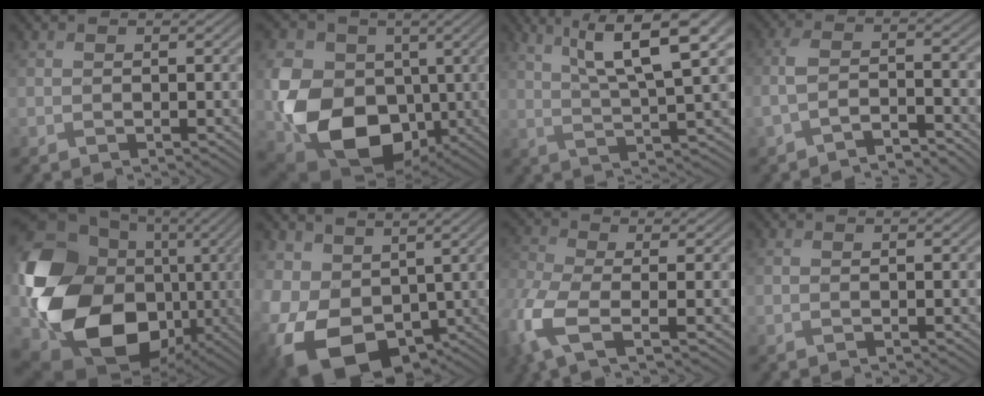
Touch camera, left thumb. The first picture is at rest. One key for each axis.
{"total": 13.2, "fx": -1.7, "fy": 10.0, "fz": 8.4, "tx": -0.183, "ty": -0.015, "tz": -0.039}
{"total": 11.3, "fx": 5.2, "fy": 2.1, "fz": 9.8, "tx": -0.170, "ty": 0.015, "tz": 0.096}
{"total": 3.9, "fx": -2.8, "fy": 0.9, "fz": 2.5, "tx": -0.055, "ty": 0.000, "tz": -0.063}
{"total": 19.0, "fx": -1.2, "fy": 15.0, "fz": 11.6, "tx": -0.265, "ty": -0.041, "tz": -0.014}
{"total": 12.9, "fx": -0.4, "fy": 9.7, "fz": 8.5, "tx": -0.218, "ty": -0.031, "tz": 0.004}
{"total": 8.6, "fx": -2.8, "fy": 3.7, "fz": 7.2, "tx": -0.186, "ty": -0.017, "tz": -0.067}
{"total": 0.0}